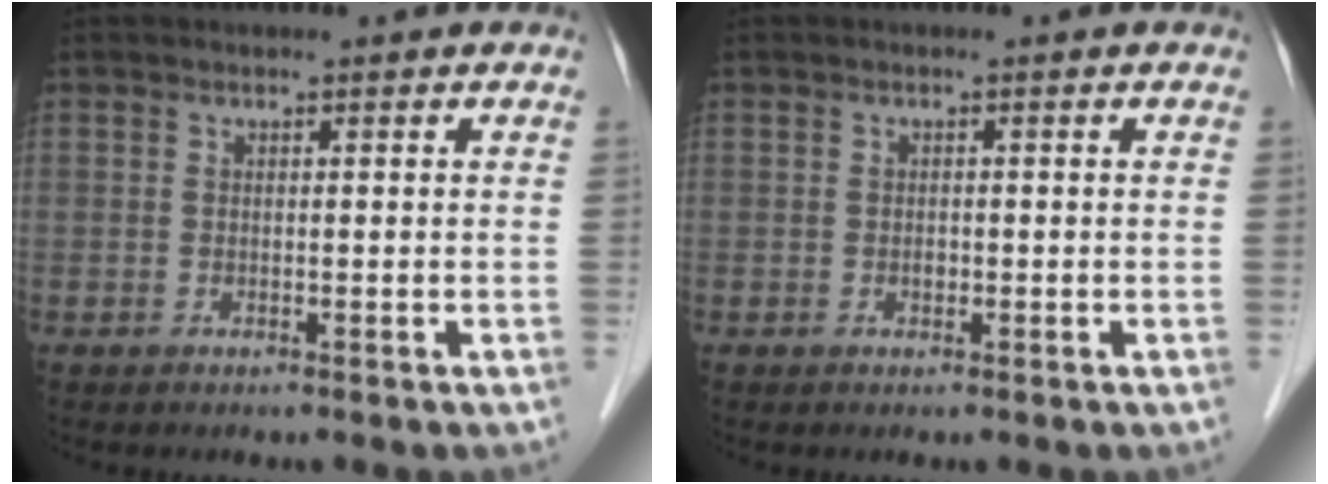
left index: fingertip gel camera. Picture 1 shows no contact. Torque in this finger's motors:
{"motor_torque": [0.07, 0.05, -0.01, 0.00]}